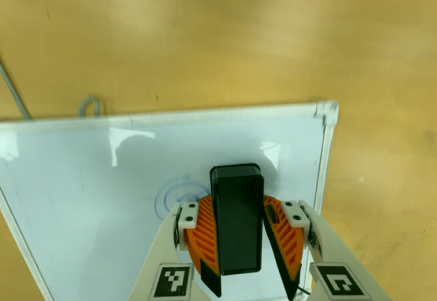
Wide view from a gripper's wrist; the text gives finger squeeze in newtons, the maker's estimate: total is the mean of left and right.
{"total": 10.8, "left": 12.4, "right": 9.2}